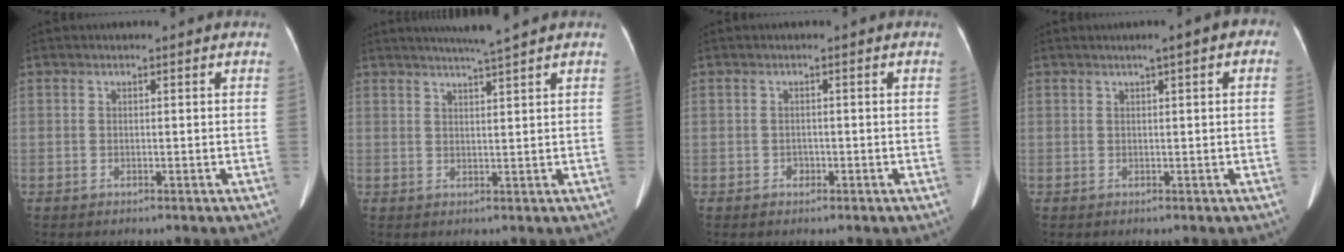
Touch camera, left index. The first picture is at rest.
{"total": 4.7, "force": [4.0, -1.2, 2.2], "torque": [-0.037, 0.001, 0.065]}
{"total": 1.1, "force": [-0.8, 0.7, 0.1], "torque": [-0.003, -0.002, -0.012]}
{"total": 3.3, "force": [1.2, 0.7, 3.0], "torque": [-0.035, 0.016, 0.011]}